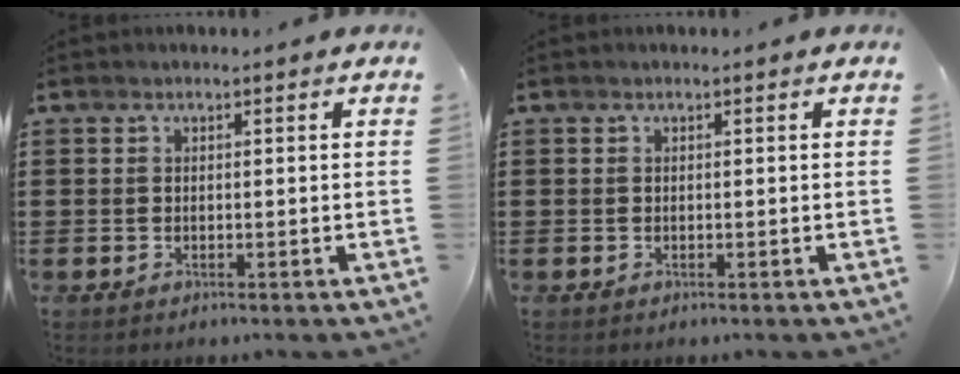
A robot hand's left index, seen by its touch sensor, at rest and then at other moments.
{"total": 0.0}